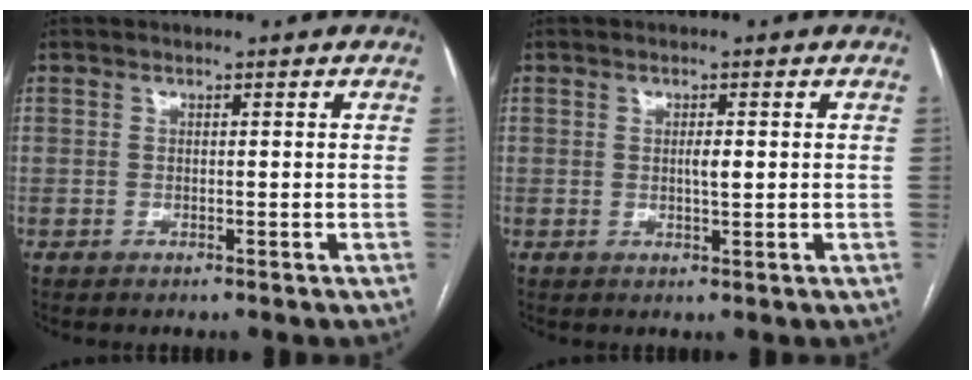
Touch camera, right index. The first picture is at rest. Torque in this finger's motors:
{"motor_torque": [0.00, 0.00, 0.00, 0.02]}